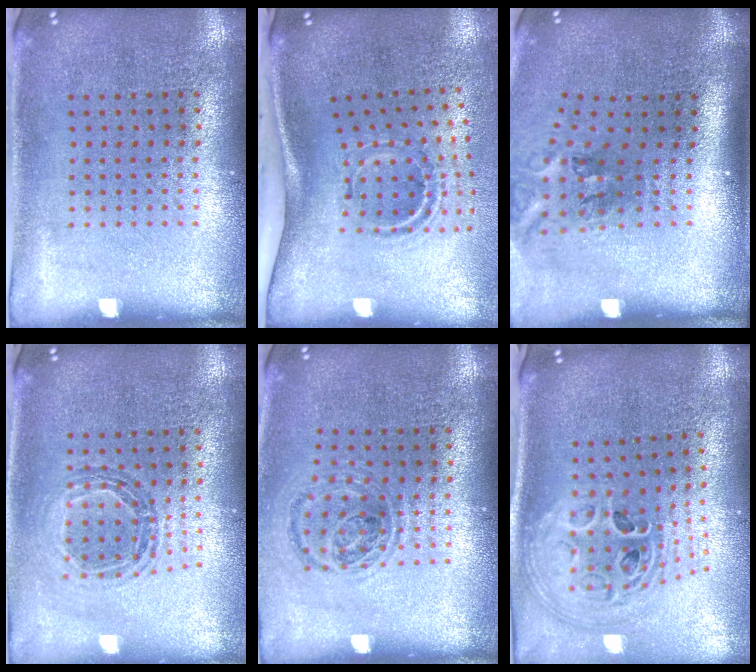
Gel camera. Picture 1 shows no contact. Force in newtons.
{"total": 2.2, "press": 1.2, "slide": 1.8}
{"total": 2.1, "press": 1.3, "slide": 1.7}
{"total": 0.8, "press": 0.8, "slide": 0.1}
{"total": 0.9, "press": 0.9, "slide": 0.2}
{"total": 2.9, "press": 2.1, "slide": 2.0}